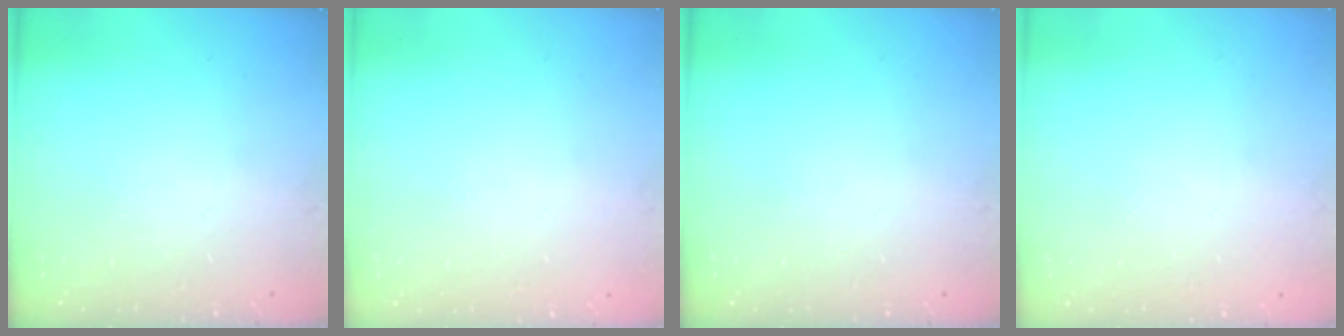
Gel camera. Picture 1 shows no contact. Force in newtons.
{"total": 0.0}
{"total": 0.0}
{"total": 0.0}